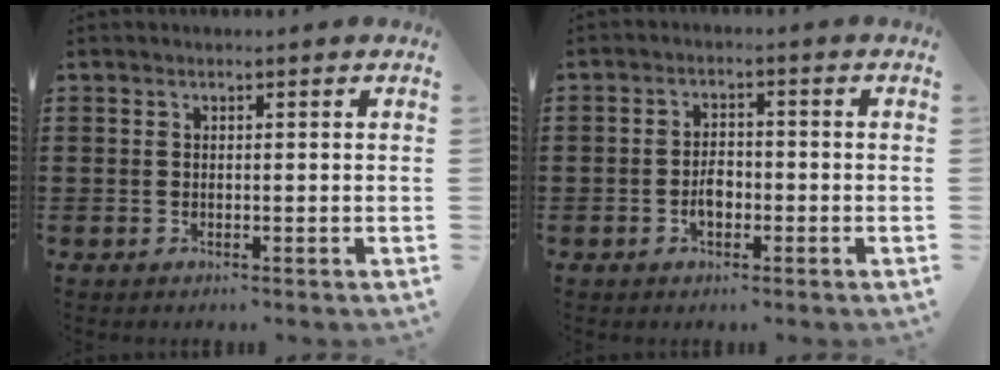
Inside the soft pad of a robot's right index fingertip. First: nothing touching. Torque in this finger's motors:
{"motor_torque": [1.34, 0.80, 0.23, 0.05]}